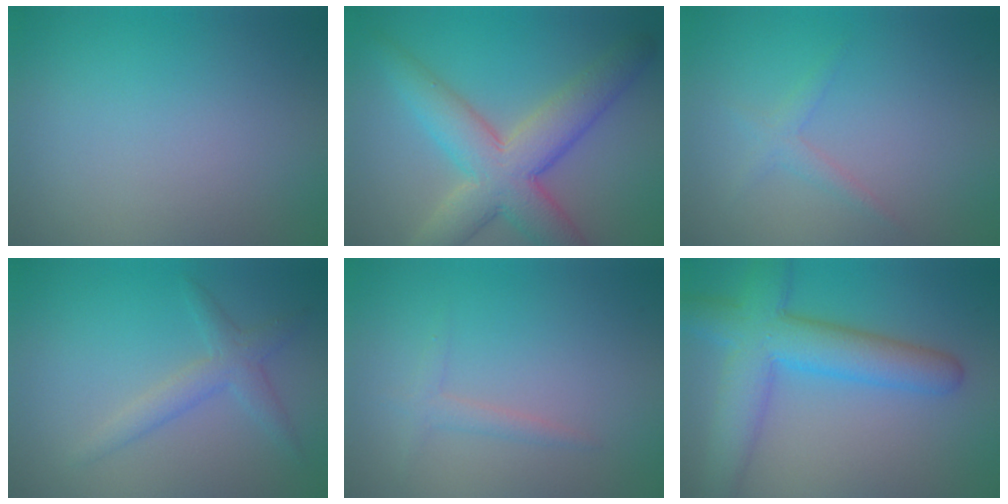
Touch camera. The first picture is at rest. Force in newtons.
{"total": 7.9, "press": 7.9, "slide": 0.3}
{"total": 1.3, "press": 1.3, "slide": 0.2}
{"total": 2.4, "press": 2.4, "slide": 0.0}
{"total": 1.4, "press": 1.4, "slide": 0.1}
{"total": 7.5, "press": 7.5, "slide": 0.3}